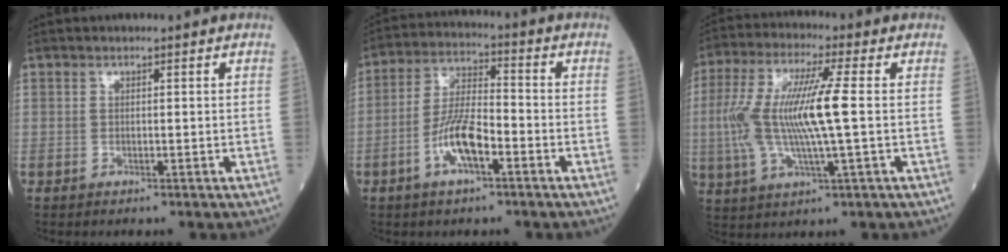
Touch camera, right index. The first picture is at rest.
{"total": 8.4, "force": [-3.5, 2.3, 7.2], "torque": [-0.148, 0.007, -0.069]}
{"total": 13.1, "force": [0.1, 1.4, 13.0], "torque": [-0.278, 0.008, -0.001]}